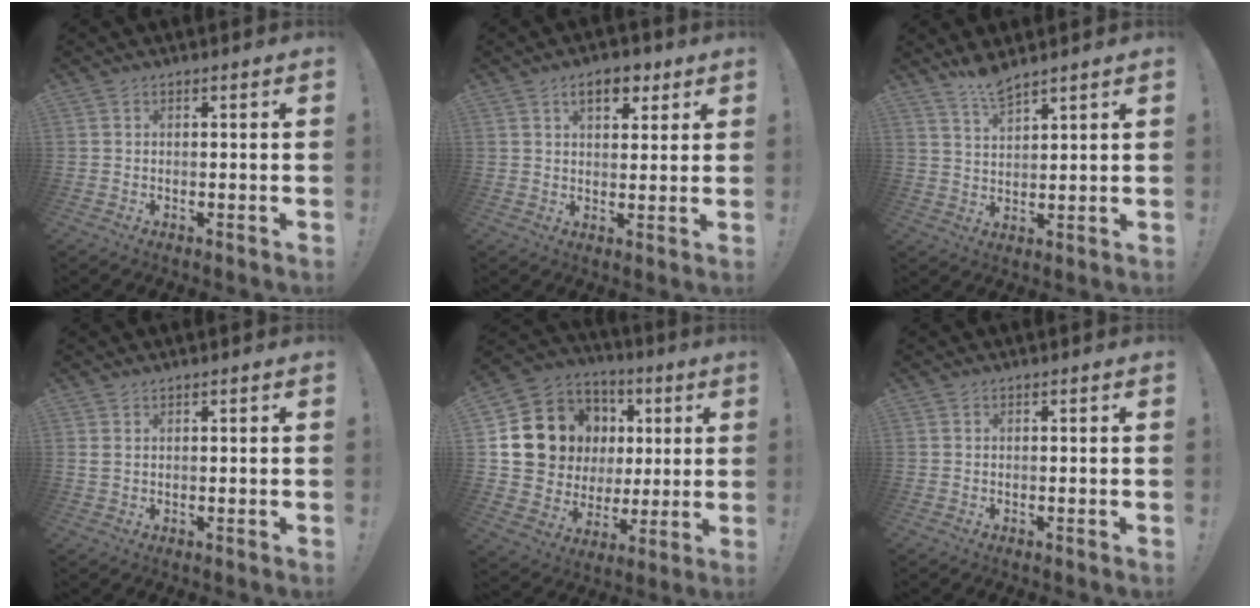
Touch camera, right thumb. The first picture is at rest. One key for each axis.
{"total": 7.6, "fx": 3.9, "fy": 4.2, "fz": 4.9, "tx": -0.061, "ty": -0.007, "tz": 0.067}
{"total": 6.1, "fx": 5.4, "fy": 1.0, "fz": 2.6, "tx": -0.047, "ty": -0.032, "tz": 0.097}
{"total": 1.4, "fx": 0.9, "fy": 0.5, "fz": 0.9, "tx": -0.011, "ty": -0.003, "tz": 0.016}
{"total": 14.9, "fx": 4.6, "fy": 13.0, "fz": 5.6, "tx": -0.081, "ty": -0.029, "tz": 0.119}
{"total": 0.0}